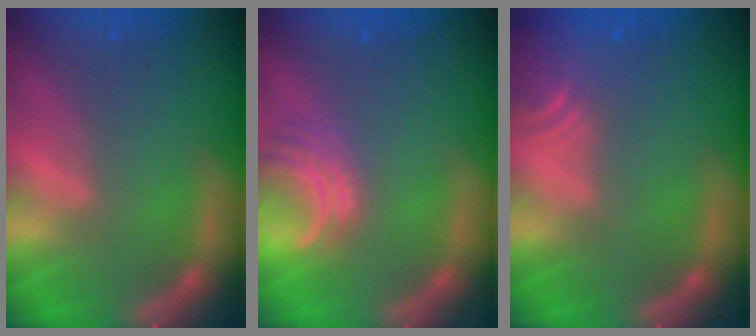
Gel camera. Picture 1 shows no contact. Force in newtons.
{"total": 4.0}
{"total": 4.5}